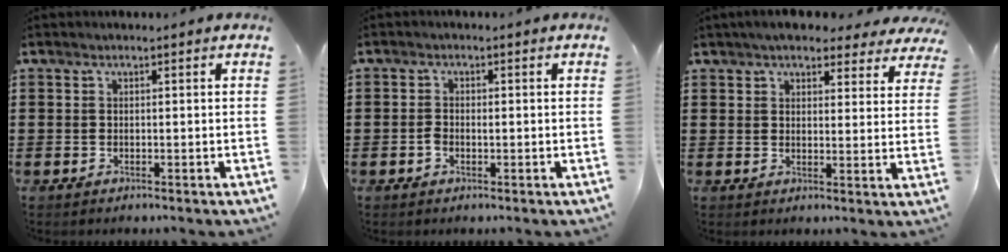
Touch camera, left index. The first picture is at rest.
{"total": 1.4, "force": [-0.4, 0.8, 1.1], "torque": [-0.022, 0.001, -0.007]}
{"total": 5.0, "force": [4.5, 1.1, 1.7], "torque": [-0.042, -0.009, 0.082]}